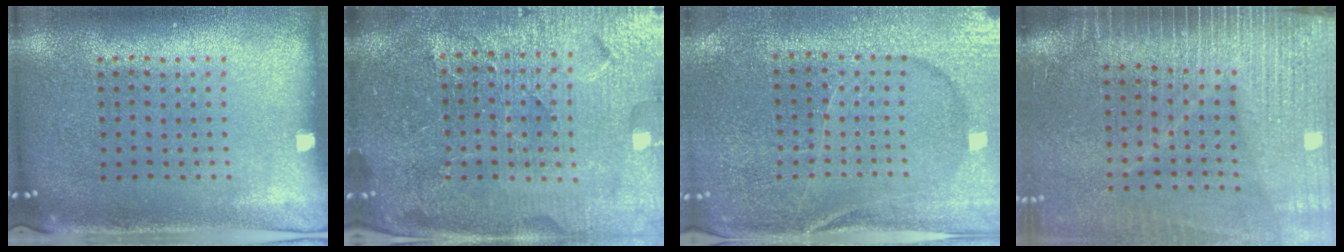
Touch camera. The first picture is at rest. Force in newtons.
{"total": 5.2, "press": 4.8, "slide": 2.1}
{"total": 1.8, "press": 1.8, "slide": 0.2}
{"total": 3.8, "press": 3.3, "slide": 1.9}